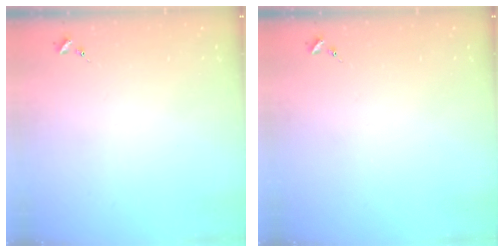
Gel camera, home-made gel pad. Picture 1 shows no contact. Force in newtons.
{"total": 0.0}